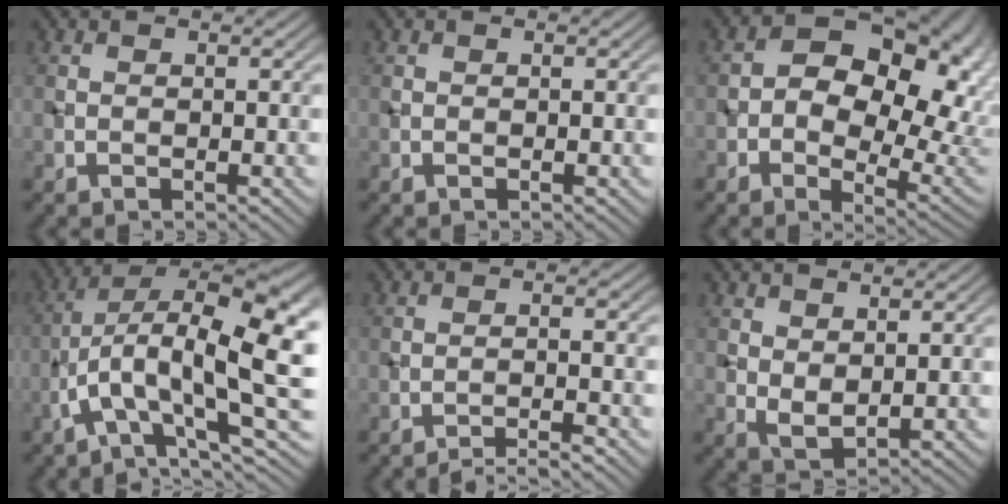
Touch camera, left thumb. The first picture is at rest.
{"total": 0.0}
{"total": 17.6, "force": [2.9, 11.9, 12.6], "torque": [-0.157, 0.006, 0.060]}
{"total": 14.0, "force": [-1.5, 4.2, 13.3], "torque": [-0.230, 0.014, -0.029]}
{"total": 3.3, "force": [-2.4, 0.2, 2.2], "torque": [-0.021, 0.012, -0.055]}
{"total": 3.0, "force": [1.5, 1.6, 2.1], "torque": [-0.049, -0.005, 0.033]}